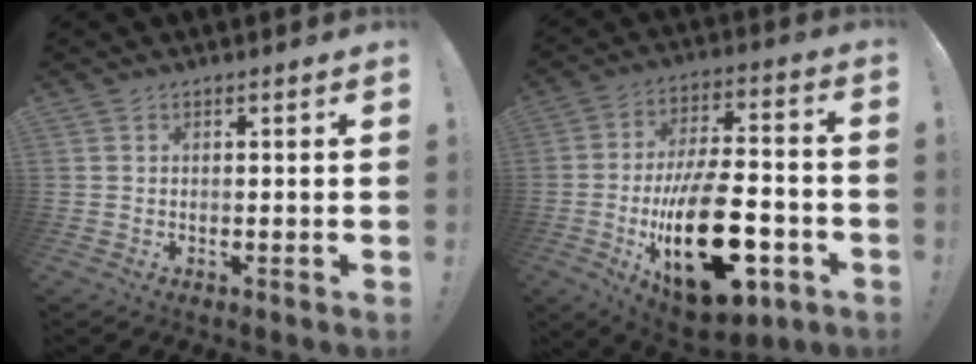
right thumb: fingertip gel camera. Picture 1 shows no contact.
{"total": 27.6, "force": [-7.9, 14.4, 22.2], "torque": [-0.383, 0.054, -0.108]}